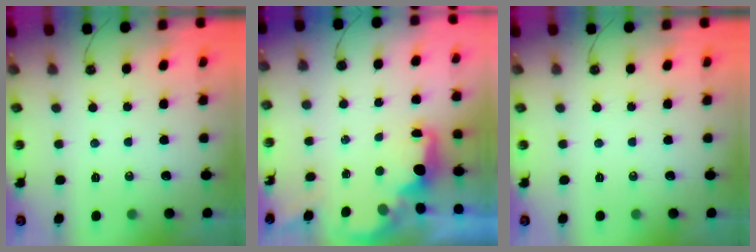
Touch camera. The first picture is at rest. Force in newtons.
{"total": 2.2, "press": 2.0, "slide": 0.8}
{"total": 0.0}